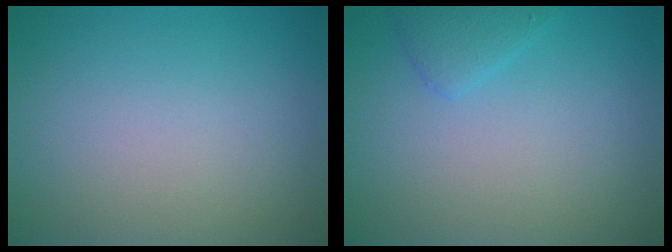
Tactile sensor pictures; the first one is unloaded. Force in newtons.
{"total": 1.5, "press": 1.5, "slide": 0.2}